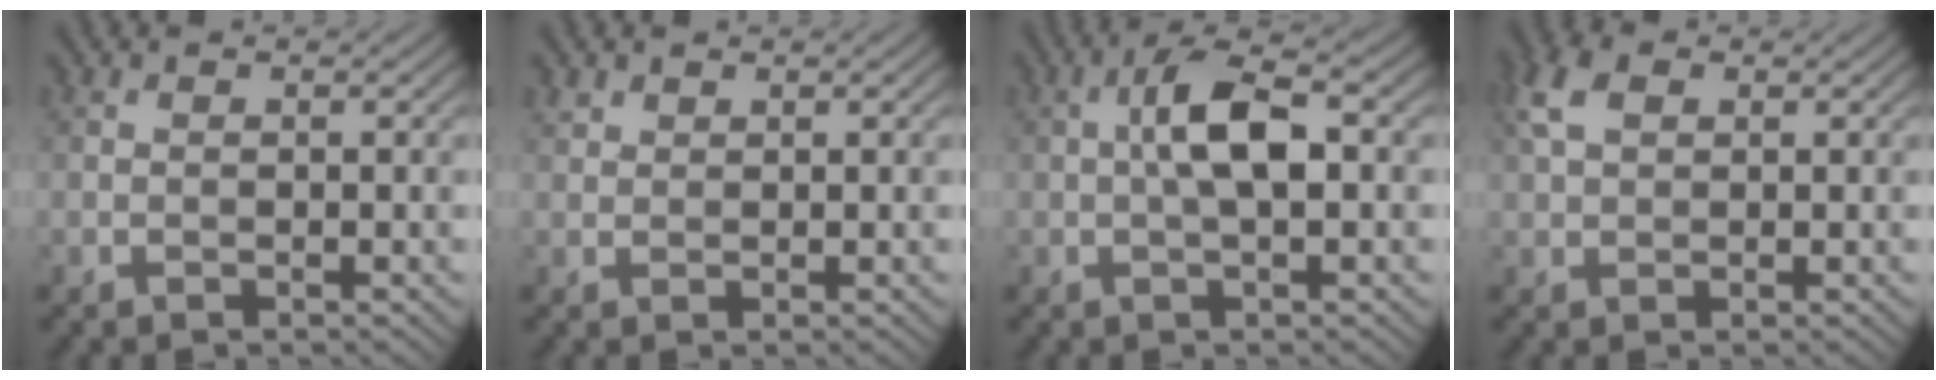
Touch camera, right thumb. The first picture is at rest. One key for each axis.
{"total": 1.0, "fx": 0.8, "fy": 0.6, "fz": 0.1, "tx": -0.003, "ty": 0.001, "tz": 0.018}
{"total": 5.8, "fx": 0.2, "fy": 2.0, "fz": 5.5, "tx": -0.109, "ty": 0.015, "tz": -0.003}
{"total": 3.9, "fx": 1.5, "fy": 2.4, "fz": 2.6, "tx": -0.070, "ty": 0.013, "tz": 0.026}